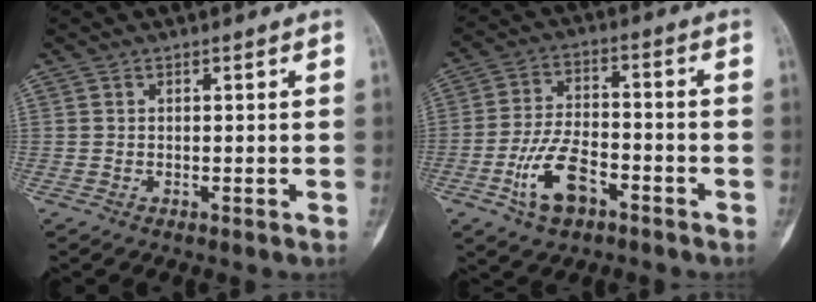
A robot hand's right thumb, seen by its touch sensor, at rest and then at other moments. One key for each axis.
{"total": 10.3, "fx": -4.9, "fy": 5.5, "fz": 7.2, "tx": -0.135, "ty": 0.029, "tz": -0.089}